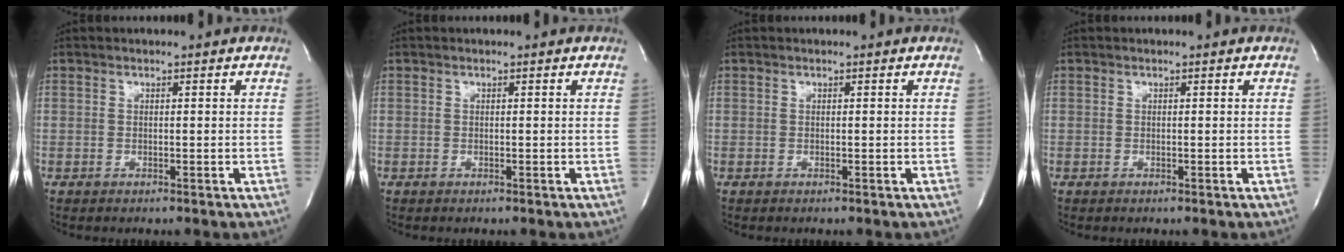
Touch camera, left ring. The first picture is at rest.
{"total": 0.0}
{"total": 0.0}
{"total": 0.0}